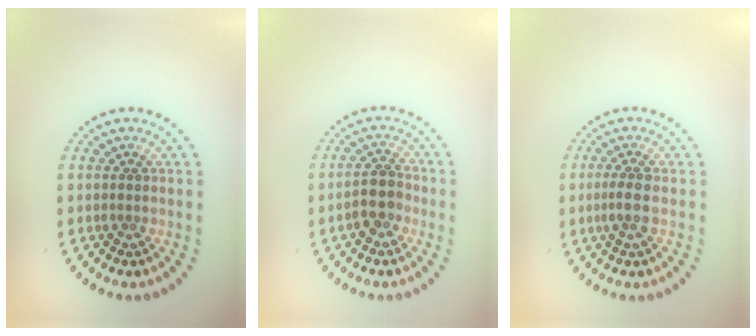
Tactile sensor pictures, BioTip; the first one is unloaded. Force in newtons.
{"total": 2.7, "press": 2.4, "slide": 1.1}
{"total": 1.6, "press": 1.4, "slide": 0.8}